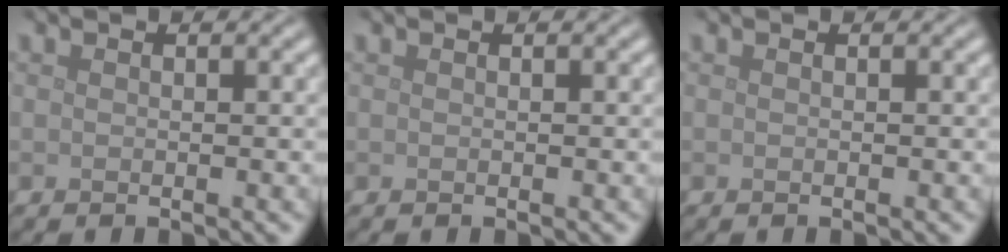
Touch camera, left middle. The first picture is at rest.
{"total": 0.0}
{"total": 0.0}